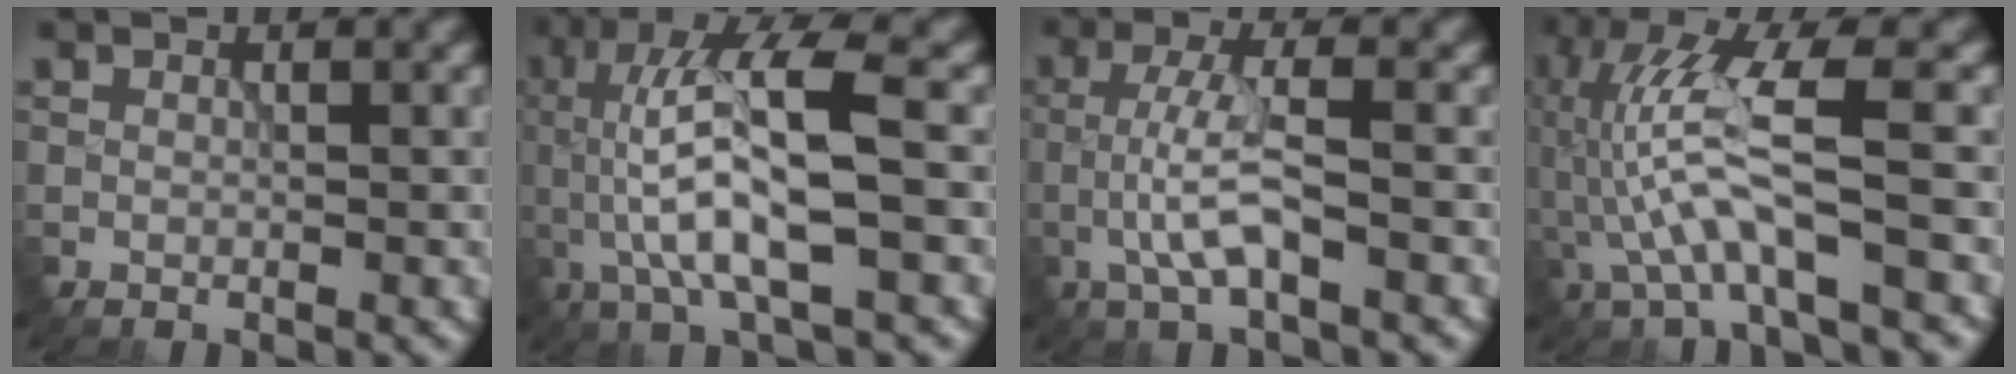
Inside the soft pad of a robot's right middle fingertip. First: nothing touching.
{"total": 9.9, "force": [-0.3, 2.7, 9.5], "torque": [-0.182, 0.015, -0.007]}
{"total": 4.1, "force": [-1.2, 1.0, 3.8], "torque": [-0.077, 0.008, -0.029]}
{"total": 7.0, "force": [-1.3, 1.4, 6.7], "torque": [-0.158, 0.018, -0.023]}